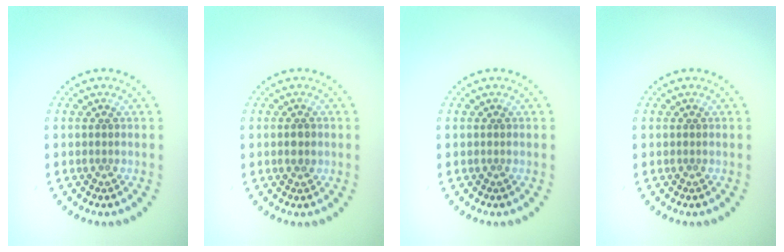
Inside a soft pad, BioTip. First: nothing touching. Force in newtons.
{"total": 1.2, "press": 1.2, "slide": 0.1}
{"total": 0.0}
{"total": 0.0}